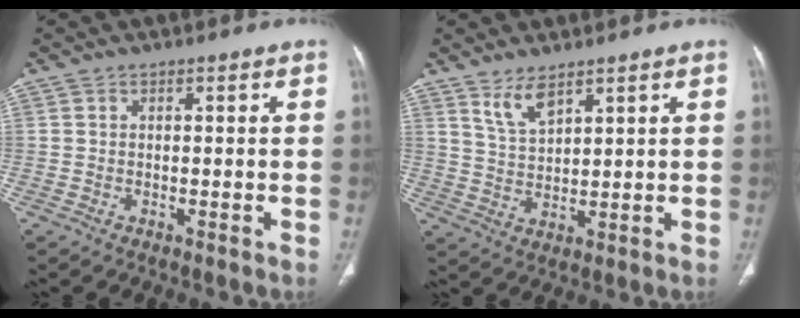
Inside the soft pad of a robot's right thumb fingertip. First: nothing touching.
{"total": 5.0, "force": [3.7, 1.7, 3.0], "torque": [-0.052, -0.027, 0.079]}